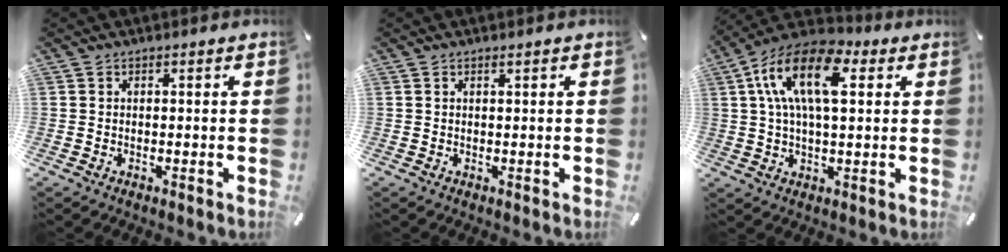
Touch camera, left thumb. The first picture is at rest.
{"total": 0.7, "force": [0.4, 0.1, 0.6], "torque": [-0.010, 0.001, 0.006]}
{"total": 15.7, "force": [4.9, 8.0, 12.5], "torque": [-0.258, -0.003, 0.082]}